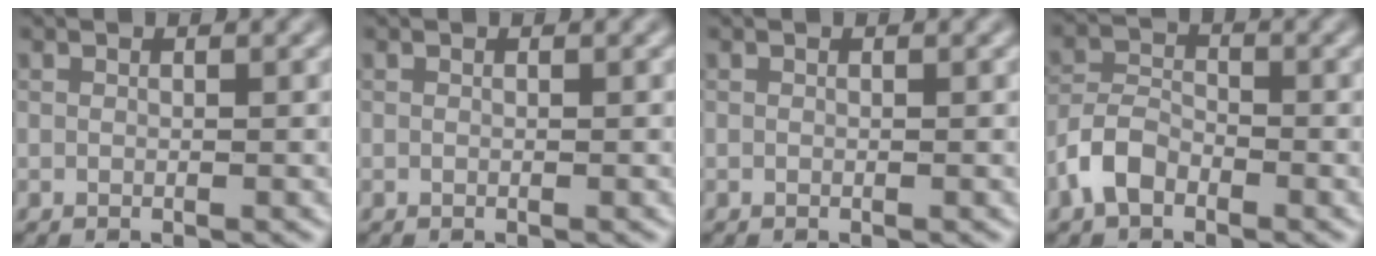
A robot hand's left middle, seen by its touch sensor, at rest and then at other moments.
{"total": 0.0}
{"total": 0.0}
{"total": 3.3, "force": [-2.0, 1.9, 1.8], "torque": [-0.035, 0.008, -0.049]}